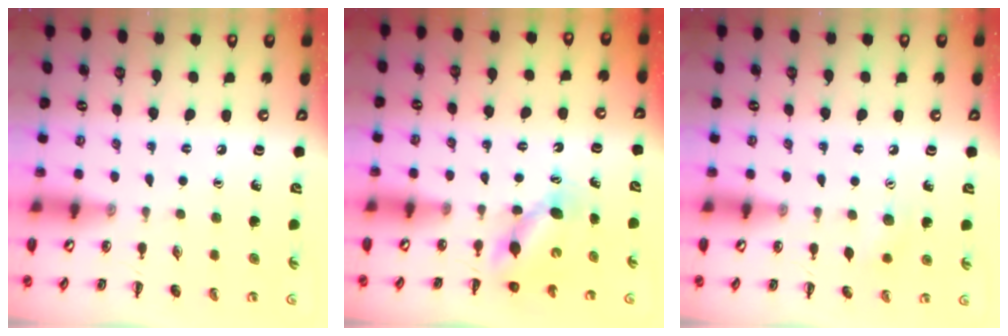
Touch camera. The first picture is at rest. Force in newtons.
{"total": 5.1, "press": 4.9, "slide": 1.1}
{"total": 6.5, "press": 6.3, "slide": 1.6}